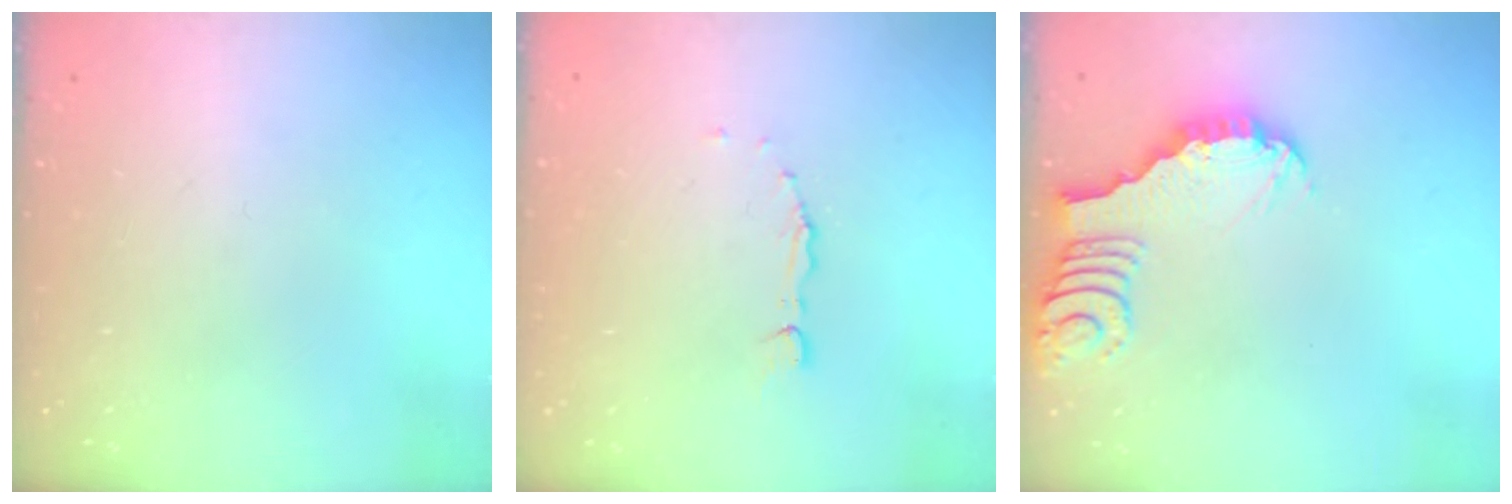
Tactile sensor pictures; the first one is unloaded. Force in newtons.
{"total": 2.0, "press": 2.0, "slide": 0.3}
{"total": 3.4, "press": 3.4, "slide": 0.3}